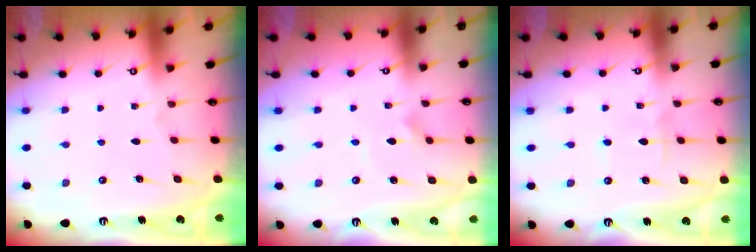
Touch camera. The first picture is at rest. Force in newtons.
{"total": 2.4, "press": 2.4, "slide": 0.6}
{"total": 2.9, "press": 2.9, "slide": 0.3}